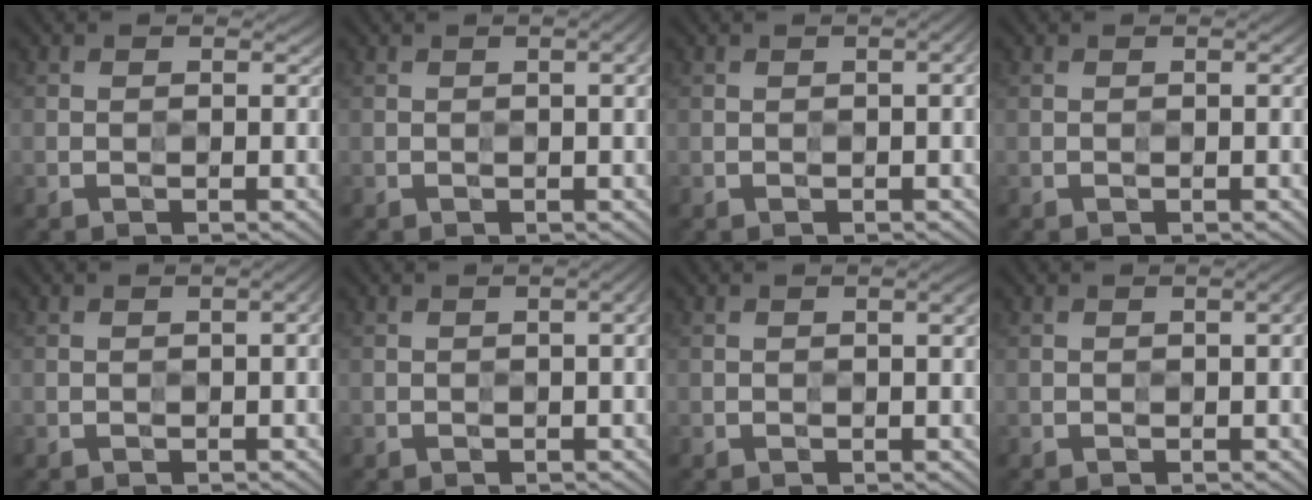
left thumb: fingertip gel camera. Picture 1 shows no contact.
{"total": 2.5, "force": [0.6, 0.5, 2.4], "torque": [-0.033, 0.008, 0.006]}
{"total": 1.8, "force": [0.0, 0.4, 1.8], "torque": [-0.025, 0.005, -0.002]}
{"total": 0.8, "force": [0.1, 0.1, 0.8], "torque": [-0.016, 0.002, 0.001]}
{"total": 2.0, "force": [0.0, 0.5, 1.9], "torque": [-0.026, 0.005, -0.002]}
{"total": 2.2, "force": [0.2, 0.5, 2.1], "torque": [-0.026, 0.007, -0.001]}
{"total": 1.7, "force": [0.6, 0.3, 1.6], "torque": [-0.027, 0.005, 0.006]}
{"total": 1.8, "force": [0.3, 0.4, 1.7], "torque": [-0.026, 0.006, 0.003]}